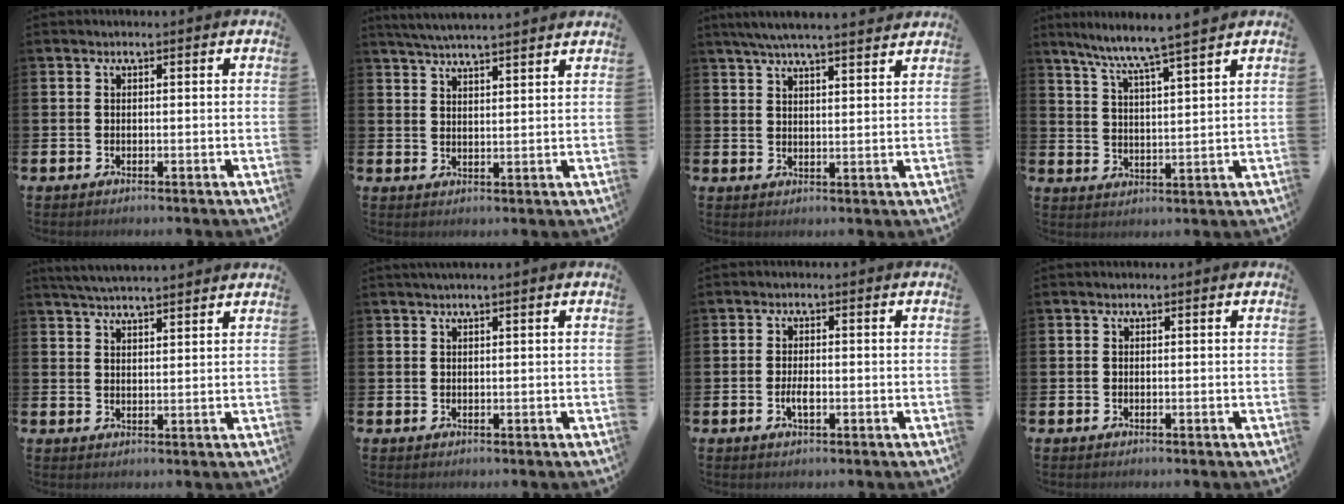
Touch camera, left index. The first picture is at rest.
{"total": 4.6, "force": [4.5, -0.4, 0.9], "torque": [-0.027, -0.019, 0.079]}
{"total": 5.6, "force": [5.3, 0.0, 1.8], "torque": [-0.055, -0.017, 0.097]}
{"total": 6.5, "force": [6.1, -1.0, 2.1], "torque": [-0.065, -0.039, 0.104]}
{"total": 4.1, "force": [4.0, -0.1, 0.5], "torque": [-0.025, -0.013, 0.075]}
{"total": 1.0, "force": [0.8, -0.2, 0.6], "torque": [-0.015, 0.003, 0.015]}
{"total": 2.2, "force": [-0.6, 0.9, 1.9], "torque": [-0.032, -0.001, -0.011]}
{"total": 0.0}